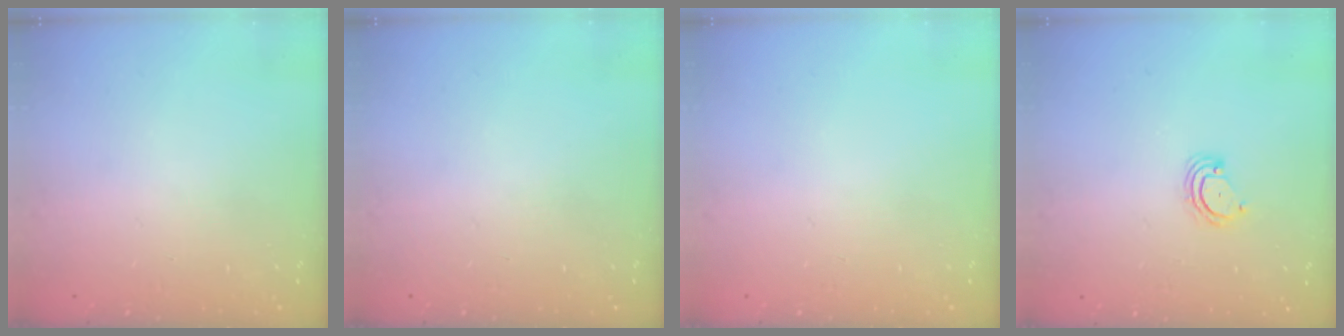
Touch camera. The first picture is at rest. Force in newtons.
{"total": 0.0}
{"total": 0.0}
{"total": 2.3, "press": 2.3, "slide": 0.2}